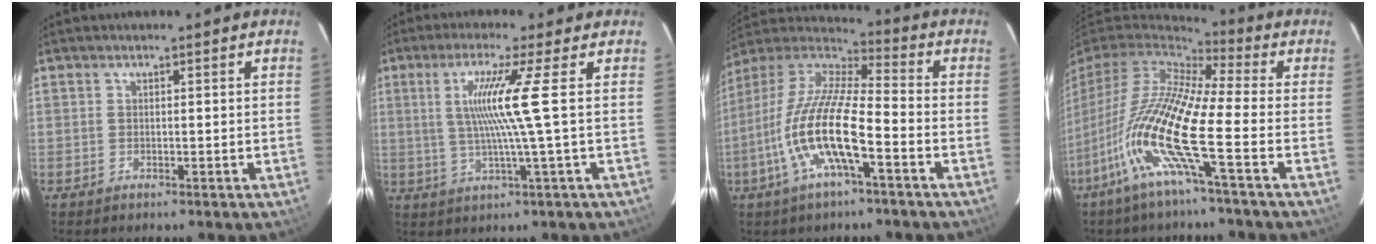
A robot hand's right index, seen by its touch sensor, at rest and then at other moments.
{"total": 8.4, "force": [1.0, -2.6, 7.9], "torque": [-0.146, -0.007, 0.024]}
{"total": 15.8, "force": [-6.0, 3.5, 14.2], "torque": [-0.281, -0.013, -0.121]}
{"total": 16.0, "force": [-6.6, 0.7, 14.6], "torque": [-0.274, -0.027, -0.139]}